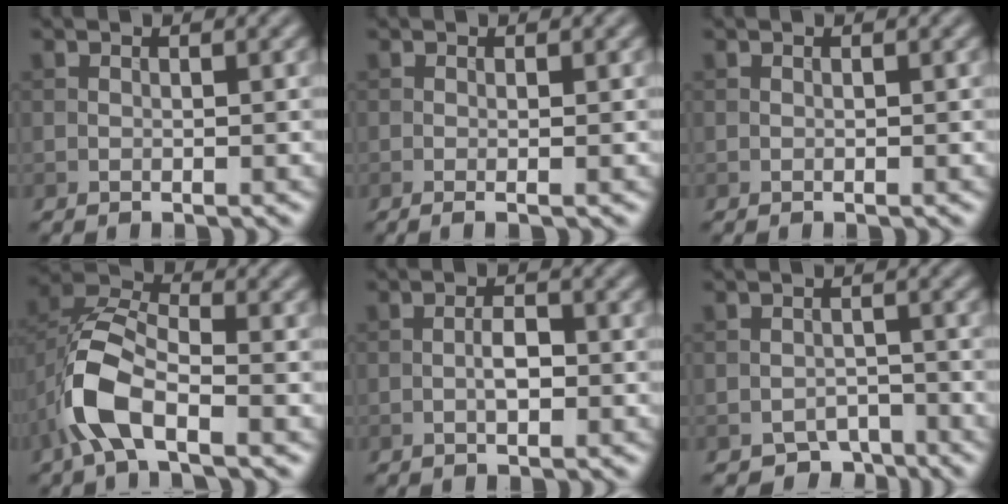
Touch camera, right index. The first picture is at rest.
{"total": 1.4, "force": [-0.2, 0.4, 1.3], "torque": [-0.017, -0.005, -0.006]}
{"total": 0.0}
{"total": 7.5, "force": [-3.2, 3.7, 5.7], "torque": [-0.121, 0.005, -0.070]}
{"total": 2.0, "force": [-0.4, 0.8, 1.8], "torque": [-0.031, 0.004, -0.011]}
{"total": 2.9, "force": [-2.3, 1.6, 0.7], "torque": [0.001, 0.001, -0.041]}